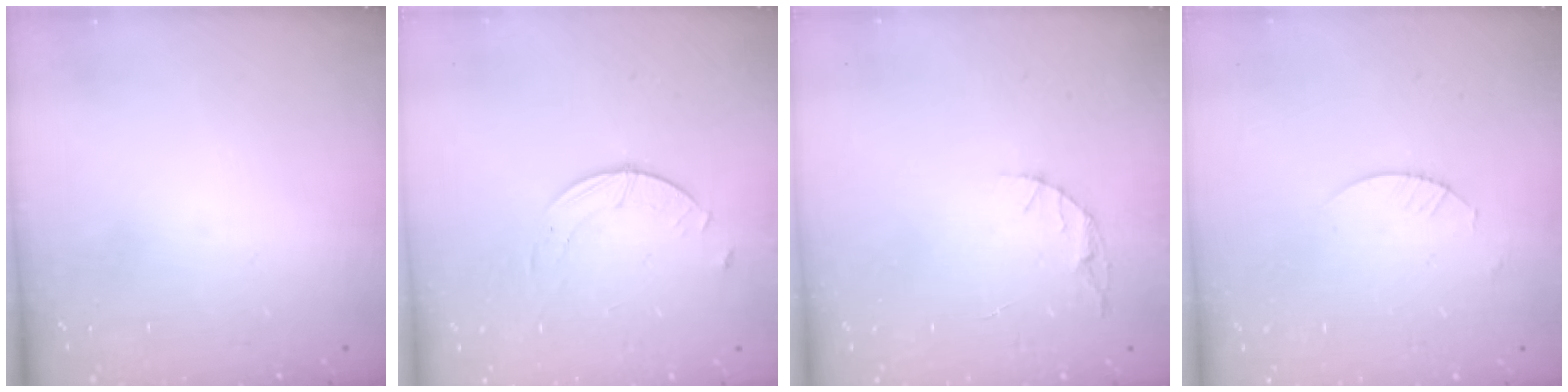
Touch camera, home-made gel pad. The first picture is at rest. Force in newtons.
{"total": 2.5, "press": 2.5, "slide": 0.3}
{"total": 3.5, "press": 3.5, "slide": 0.4}
{"total": 1.8, "press": 1.8, "slide": 0.2}